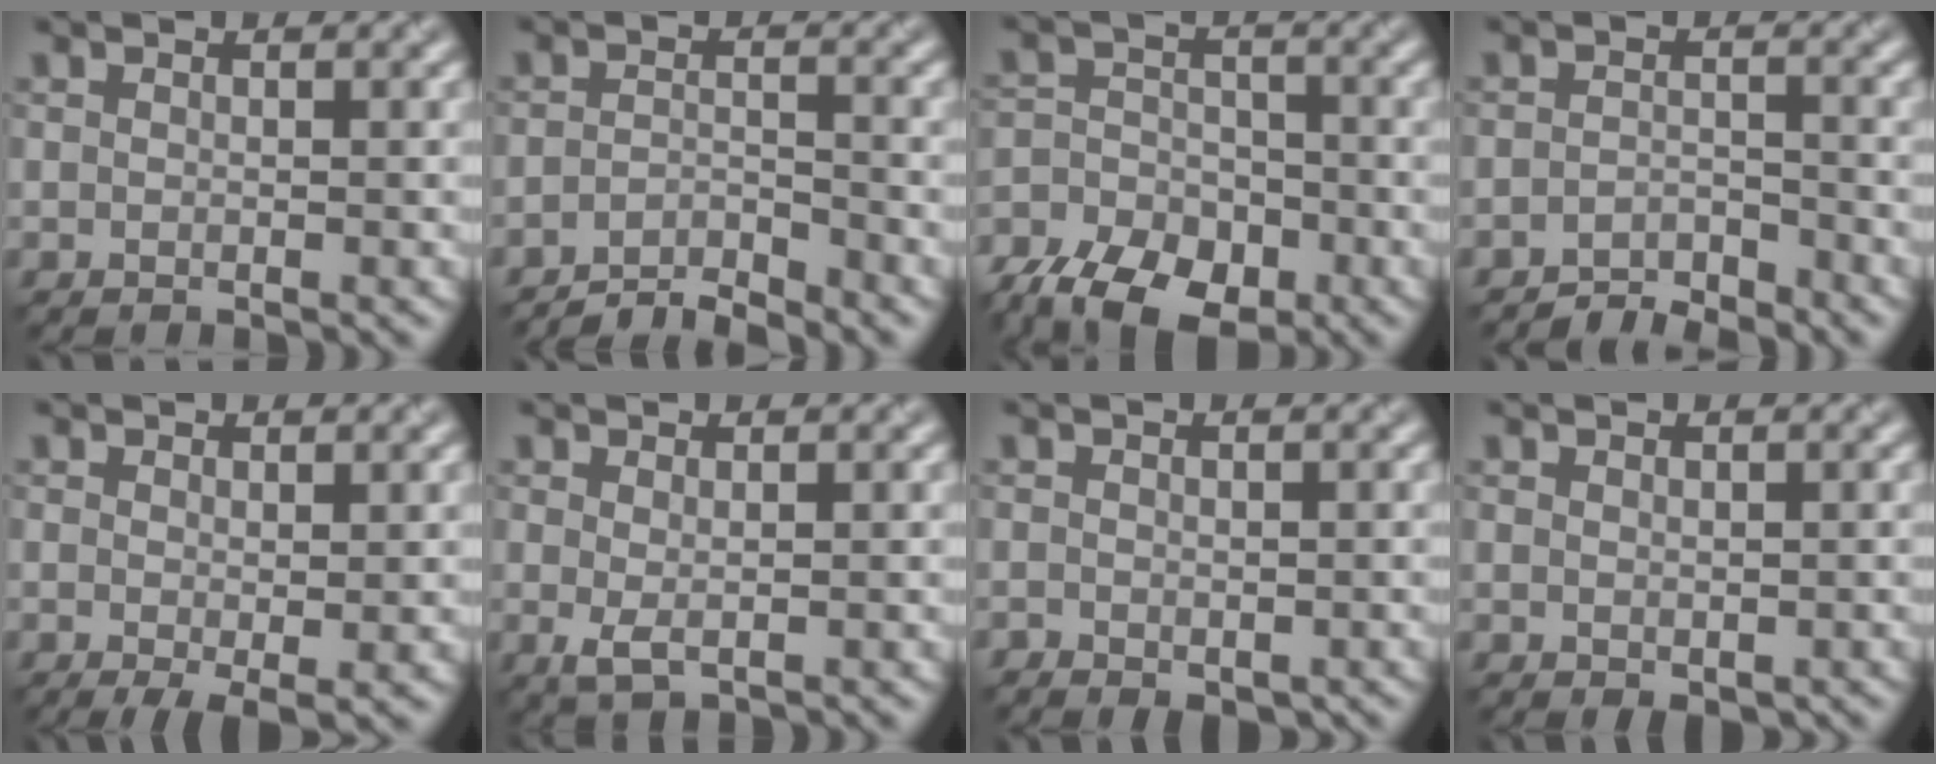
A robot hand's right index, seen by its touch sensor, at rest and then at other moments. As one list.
[{"total": 3.3, "force": [-3.1, 0.4, 1.0], "torque": [-0.011, 0.003, -0.064]}, {"total": 10.5, "force": [-7.9, 5.5, 4.0], "torque": [-0.070, -0.019, -0.123]}, {"total": 2.5, "force": [-2.5, 0.4, 0.4], "torque": [-0.003, 0.004, -0.050]}, {"total": 2.0, "force": [-0.3, 0.6, 1.9], "torque": [-0.031, -0.010, -0.003]}, {"total": 1.6, "force": [0.0, 0.6, 1.5], "torque": [-0.031, -0.005, 0.003]}, {"total": 1.3, "force": [-0.6, 0.9, 0.8], "torque": [-0.012, -0.009, -0.007]}, {"total": 0.7, "force": [0.0, 0.5, 0.5], "torque": [-0.005, -0.004, 0.004]}]